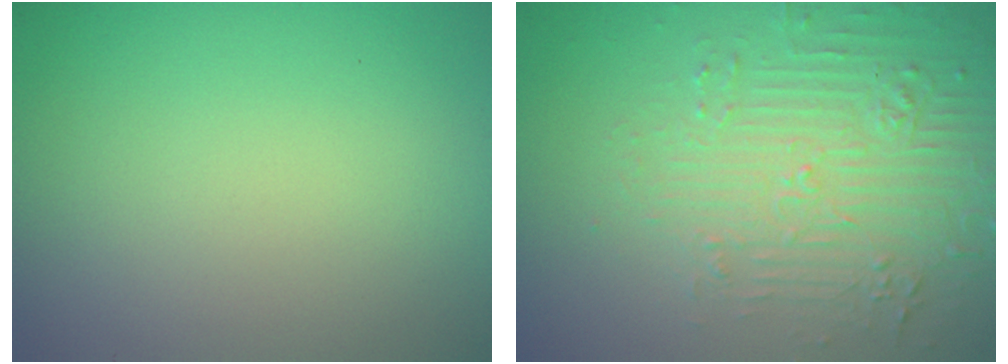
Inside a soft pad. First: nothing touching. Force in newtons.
{"total": 5.5, "press": 3.6, "slide": 4.1}